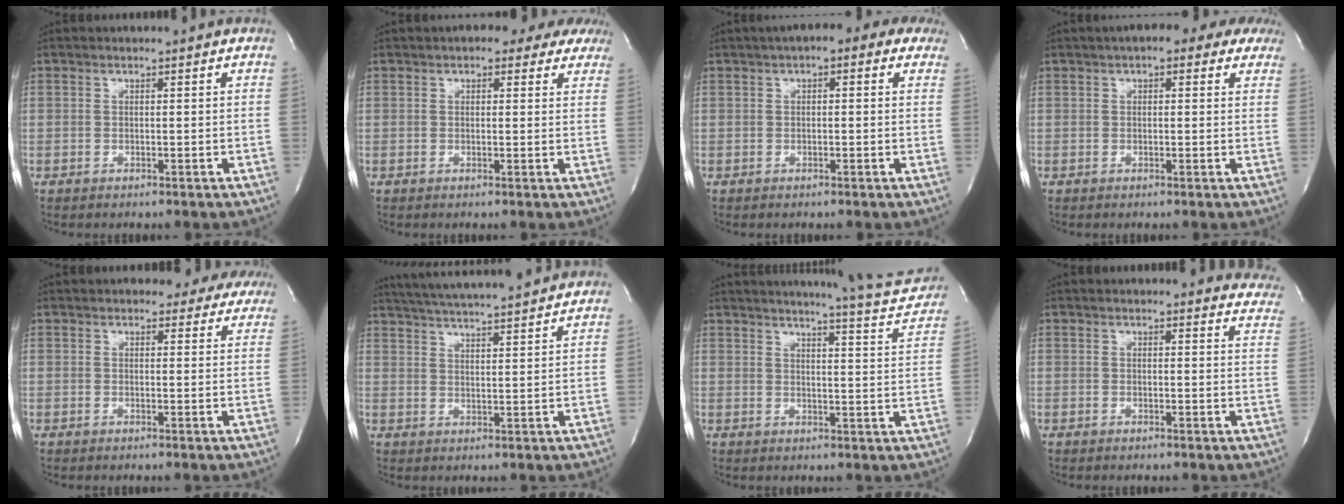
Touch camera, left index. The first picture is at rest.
{"total": 7.9, "force": [6.2, 3.3, 3.6], "torque": [-0.027, 0.017, 0.066]}
{"total": 7.4, "force": [4.7, 2.8, 4.9], "torque": [-0.064, 0.035, 0.058]}
{"total": 8.9, "force": [6.4, 3.4, 5.3], "torque": [-0.058, 0.028, 0.073]}
{"total": 6.3, "force": [5.7, 2.5, 1.1], "torque": [0.009, -0.001, 0.050]}
{"total": 13.7, "force": [12.4, 0.3, 5.9], "torque": [-0.111, 0.011, 0.181]}
{"total": 12.1, "force": [11.5, -0.2, 3.9], "torque": [-0.052, -0.057, 0.123]}
{"total": 10.7, "force": [10.4, 2.4, 1.3], "torque": [0.024, -0.037, 0.075]}